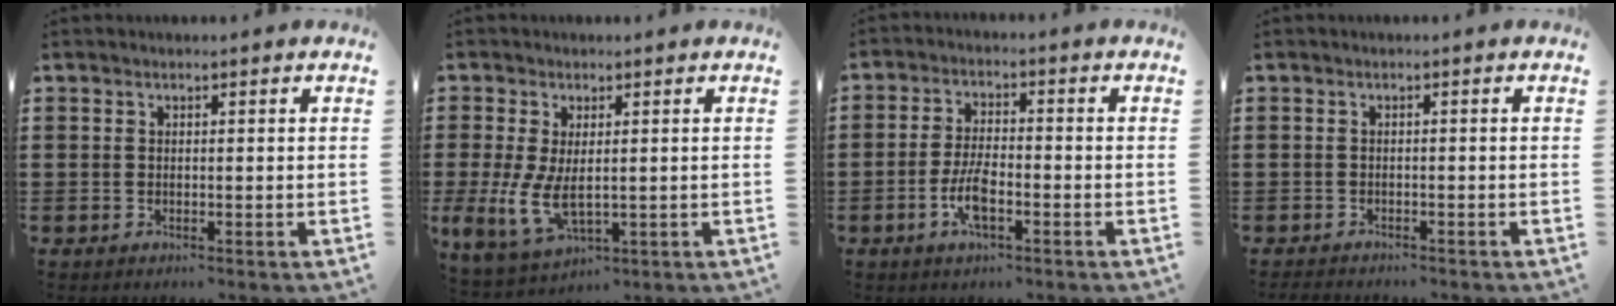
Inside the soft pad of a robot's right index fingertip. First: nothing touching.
{"total": 7.3, "force": [0.3, 3.8, 6.2], "torque": [-0.149, -0.009, 0.008]}
{"total": 5.5, "force": [-2.2, 1.9, 4.7], "torque": [-0.106, -0.001, -0.047]}
{"total": 1.0, "force": [-1.0, 0.1, -0.1], "torque": [-0.001, 0.001, -0.022]}